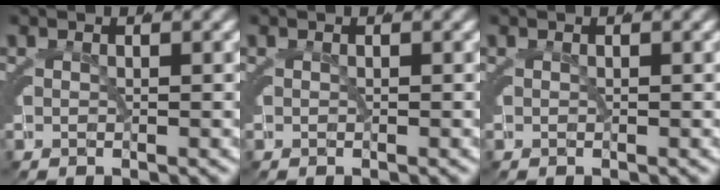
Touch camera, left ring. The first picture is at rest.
{"total": 0.0}
{"total": 0.0}